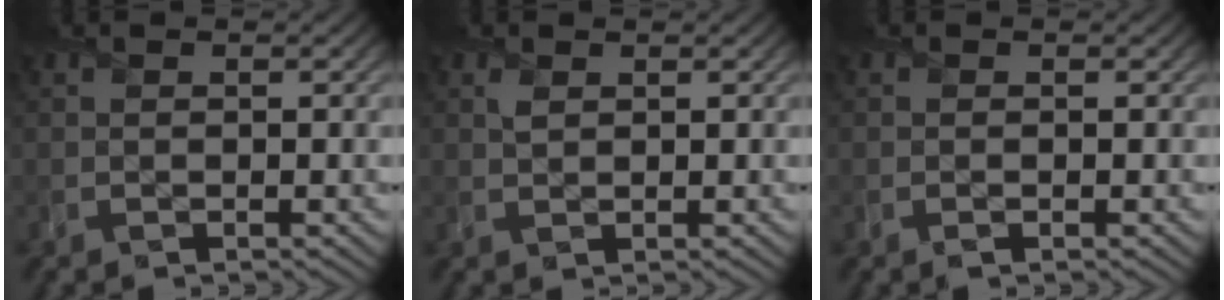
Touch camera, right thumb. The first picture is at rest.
{"total": 1.0, "force": [0.8, 0.5, 0.5], "torque": [-0.014, 0.002, 0.016]}
{"total": 0.0}